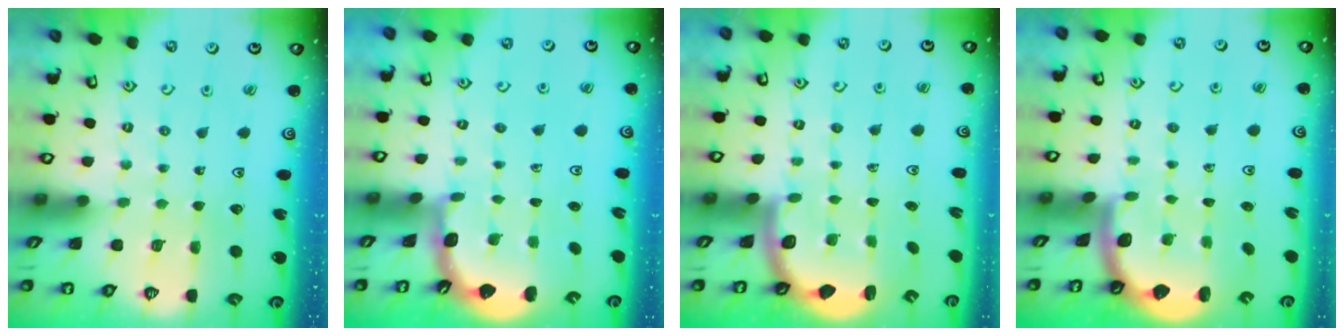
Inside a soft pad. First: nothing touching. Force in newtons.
{"total": 1.9, "press": 1.9, "slide": 0.2}
{"total": 2.5, "press": 2.4, "slide": 0.7}
{"total": 1.6, "press": 1.6, "slide": 0.1}